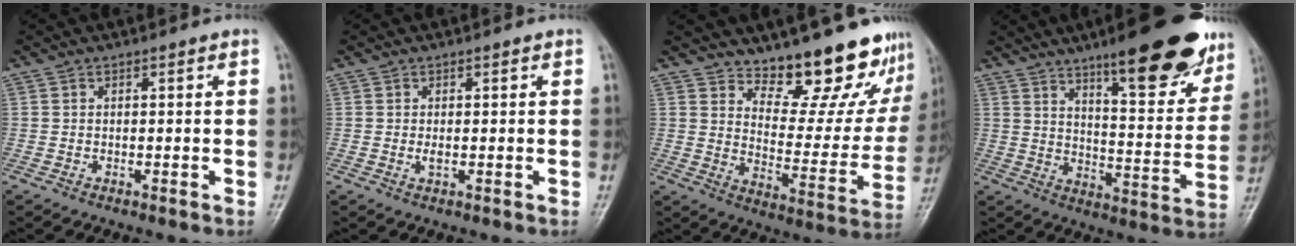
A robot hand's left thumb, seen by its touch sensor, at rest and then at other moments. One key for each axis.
{"total": 1.3, "fx": 0.1, "fy": 0.8, "fz": 1.1, "tx": -0.014, "ty": -0.003, "tz": 0.001}
{"total": 17.5, "fx": 14.6, "fy": 6.1, "fz": 7.5, "tx": -0.040, "ty": -0.125, "tz": 0.196}
{"total": 22.8, "fx": 14.6, "fy": 6.2, "fz": 16.4, "tx": -0.183, "ty": -0.062, "tz": 0.212}